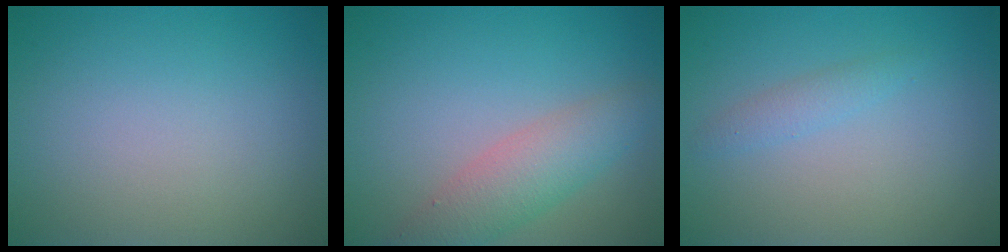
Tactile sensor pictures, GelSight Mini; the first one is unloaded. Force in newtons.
{"total": 3.1, "press": 3.1, "slide": 0.3}
{"total": 1.3, "press": 1.3, "slide": 0.1}